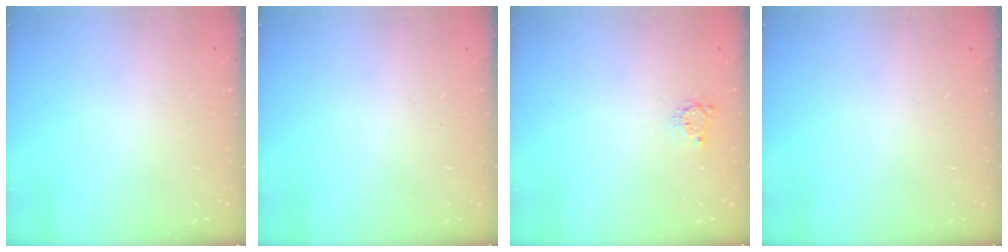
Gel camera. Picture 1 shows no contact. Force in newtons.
{"total": 0.0}
{"total": 3.4, "press": 3.4, "slide": 0.4}
{"total": 0.0}